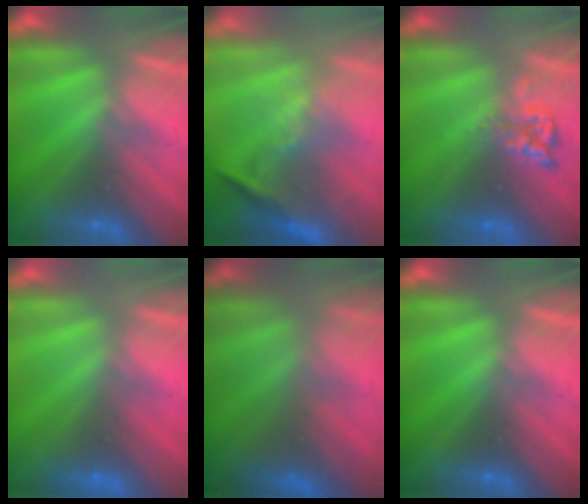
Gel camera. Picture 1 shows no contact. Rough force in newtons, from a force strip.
{"total": 1.1}
{"total": 2.4}
{"total": 1.8}
{"total": 3.8}
{"total": 0.0}